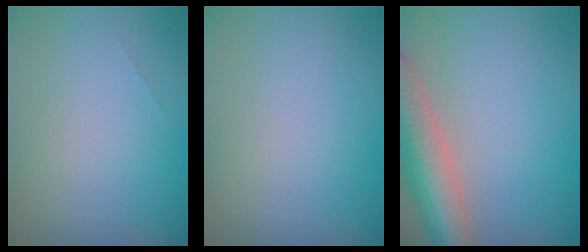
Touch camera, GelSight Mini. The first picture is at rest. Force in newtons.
{"total": 0.0}
{"total": 7.9, "press": 7.9, "slide": 0.5}